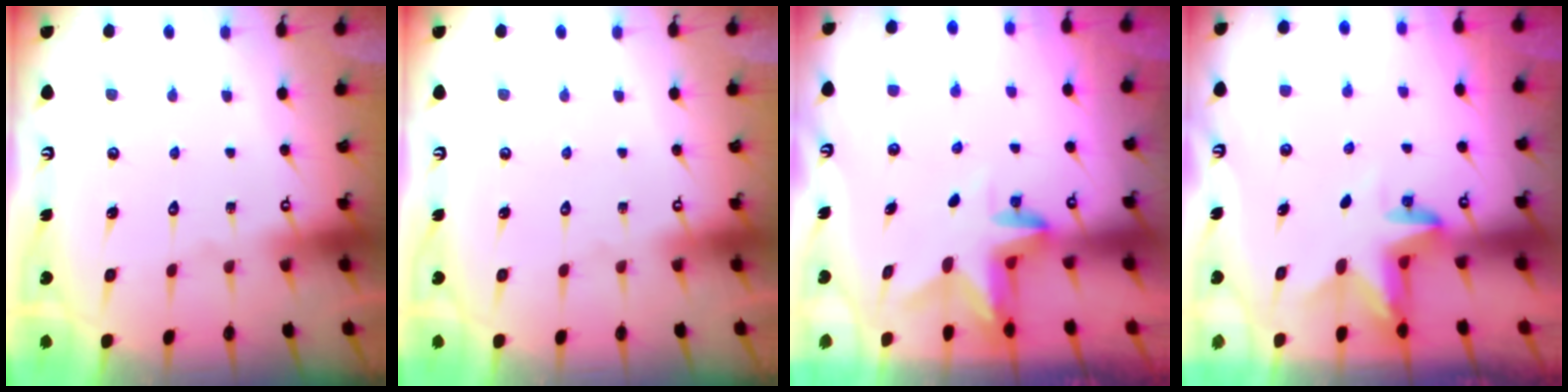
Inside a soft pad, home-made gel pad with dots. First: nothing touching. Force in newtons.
{"total": 0.0}
{"total": 3.2, "press": 3.2, "slide": 0.3}
{"total": 3.3, "press": 3.3, "slide": 0.2}